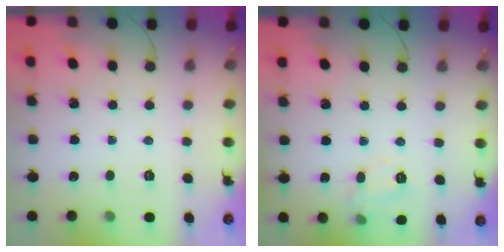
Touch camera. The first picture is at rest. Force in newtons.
{"total": 8.7, "press": 8.6, "slide": 0.7}